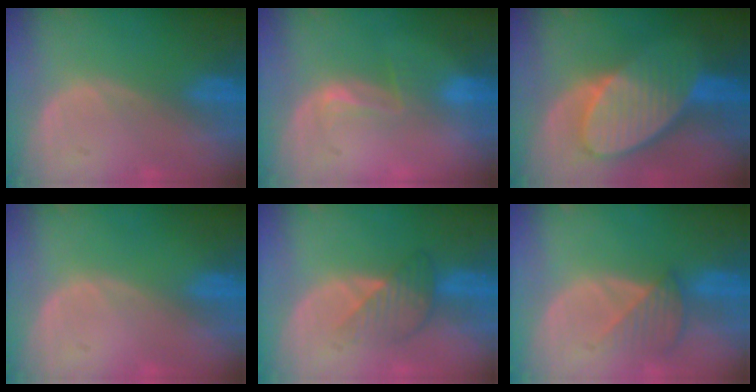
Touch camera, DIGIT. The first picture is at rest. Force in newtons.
{"total": 2.7, "press": 2.3, "slide": 1.5}
{"total": 9.6, "press": 8.4, "slide": 4.6}
{"total": 0.0}
{"total": 4.3, "press": 4.3, "slide": 0.2}
{"total": 4.2, "press": 3.9, "slide": 1.6}